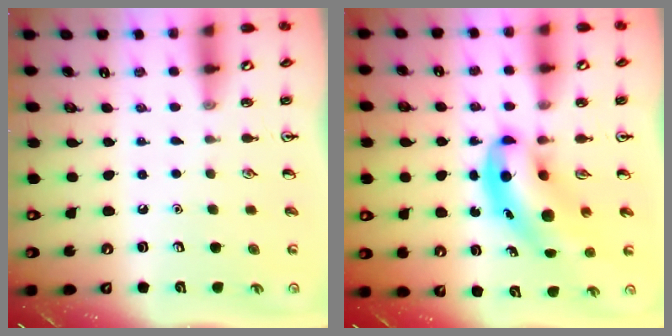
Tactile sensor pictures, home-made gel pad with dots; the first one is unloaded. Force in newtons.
{"total": 8.2, "press": 7.8, "slide": 2.4}